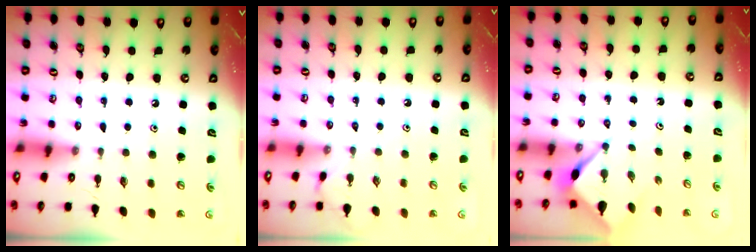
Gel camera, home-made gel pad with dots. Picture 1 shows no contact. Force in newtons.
{"total": 2.4, "press": 2.4, "slide": 0.3}
{"total": 2.9, "press": 2.9, "slide": 0.3}